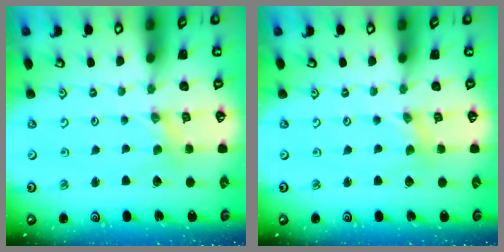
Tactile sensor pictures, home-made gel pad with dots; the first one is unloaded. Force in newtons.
{"total": 0.0}